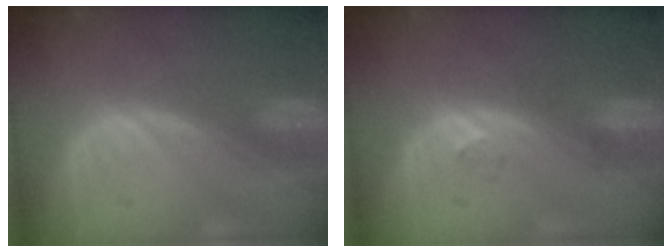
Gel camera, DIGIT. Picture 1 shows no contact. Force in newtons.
{"total": 2.7, "press": 2.3, "slide": 1.5}